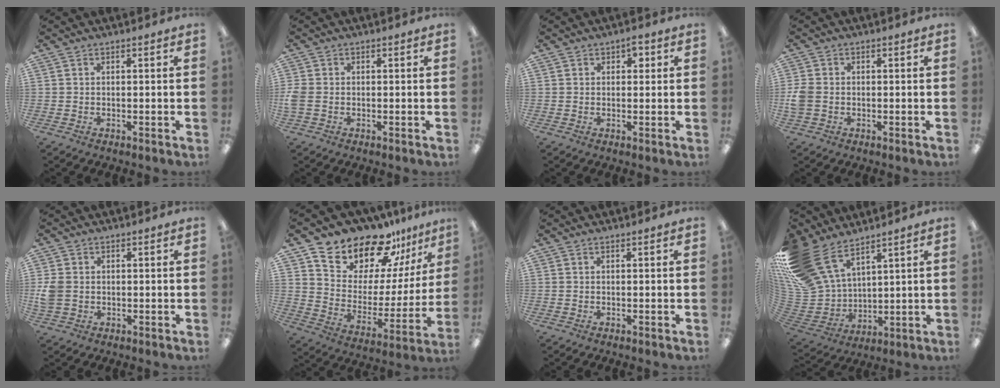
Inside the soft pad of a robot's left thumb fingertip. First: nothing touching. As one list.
[{"total": 3.0, "force": [-0.5, 2.3, 1.9], "torque": [-0.045, 0.001, -0.012]}, {"total": 2.5, "force": [1.1, 1.8, 1.3], "torque": [-0.013, 0.000, 0.014]}, {"total": 4.4, "force": [-0.6, 3.5, 2.6], "torque": [-0.056, 0.005, -0.011]}, {"total": 4.7, "force": [-0.2, 3.9, 2.7], "torque": [-0.053, 0.002, -0.004]}, {"total": 16.4, "force": [14.9, 6.1, 3.2], "torque": [-0.076, -0.141, 0.265]}, {"total": 0.0}, {"total": 19.9, "force": [12.5, 11.7, 10.2], "torque": [-0.237, -0.065, 0.241]}]